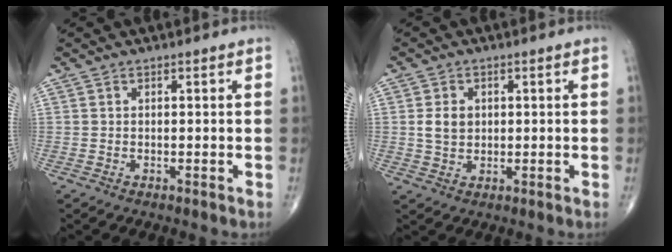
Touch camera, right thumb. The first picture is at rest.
{"total": 4.0, "force": [0.6, 3.1, 2.4], "torque": [-0.031, -0.001, 0.014]}